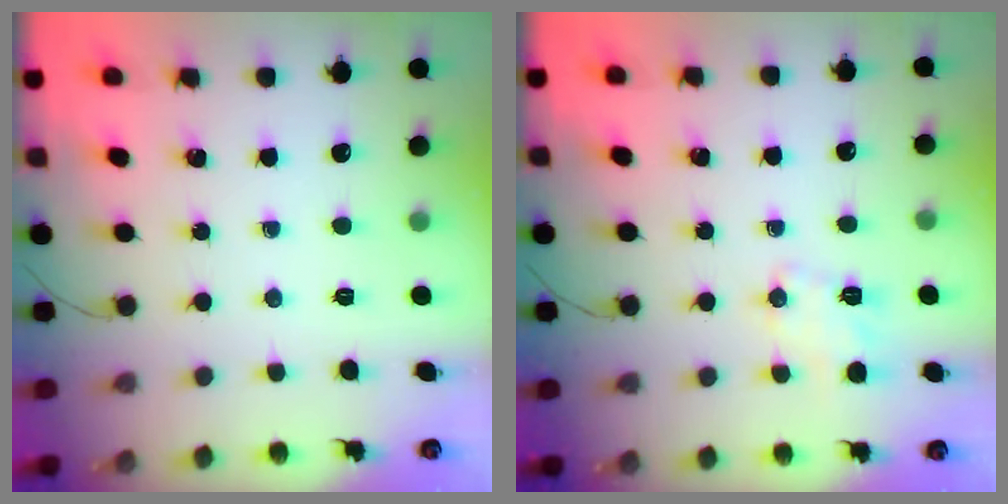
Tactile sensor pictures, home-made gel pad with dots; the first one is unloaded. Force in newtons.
{"total": 3.4, "press": 3.1, "slide": 1.4}